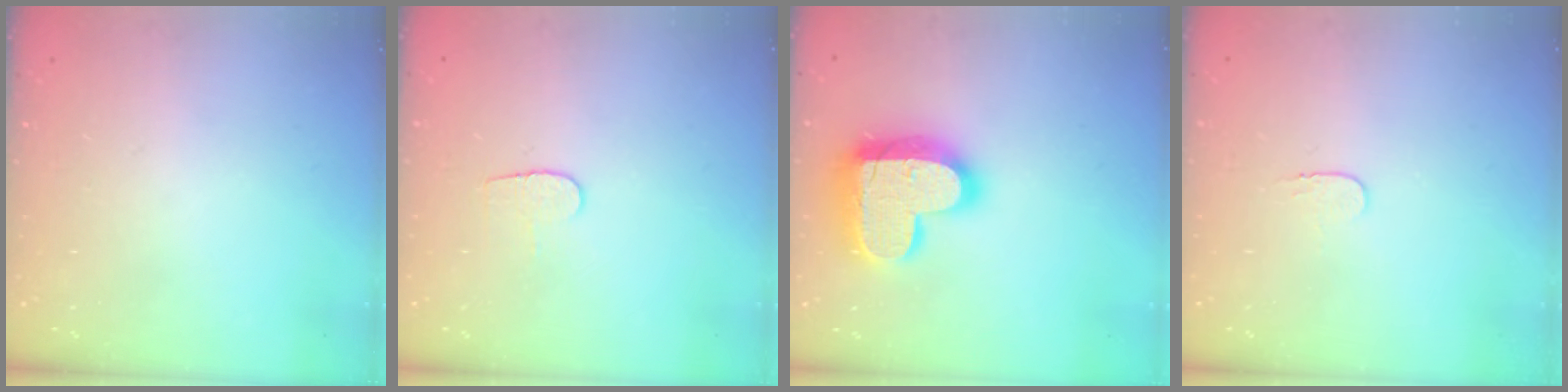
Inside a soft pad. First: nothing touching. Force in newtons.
{"total": 5.1, "press": 5.1, "slide": 0.5}
{"total": 23.7, "press": 23.7, "slide": 1.6}
{"total": 3.6, "press": 3.6, "slide": 0.4}